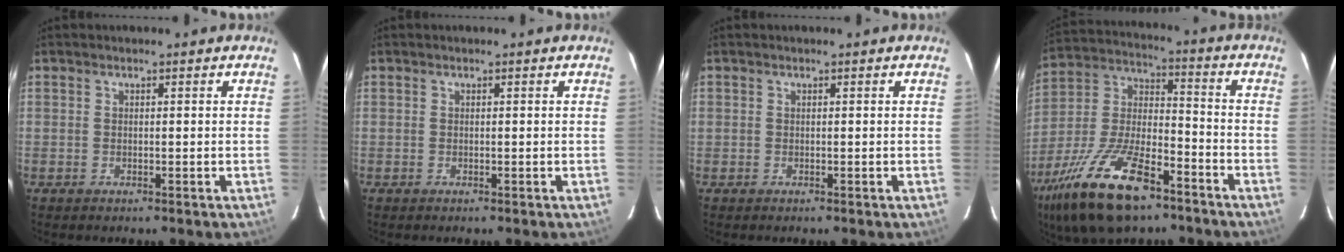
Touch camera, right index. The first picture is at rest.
{"total": 0.0}
{"total": 0.0}
{"total": 22.0, "force": [-13.7, 8.7, 14.8], "torque": [-0.305, -0.016, -0.246]}